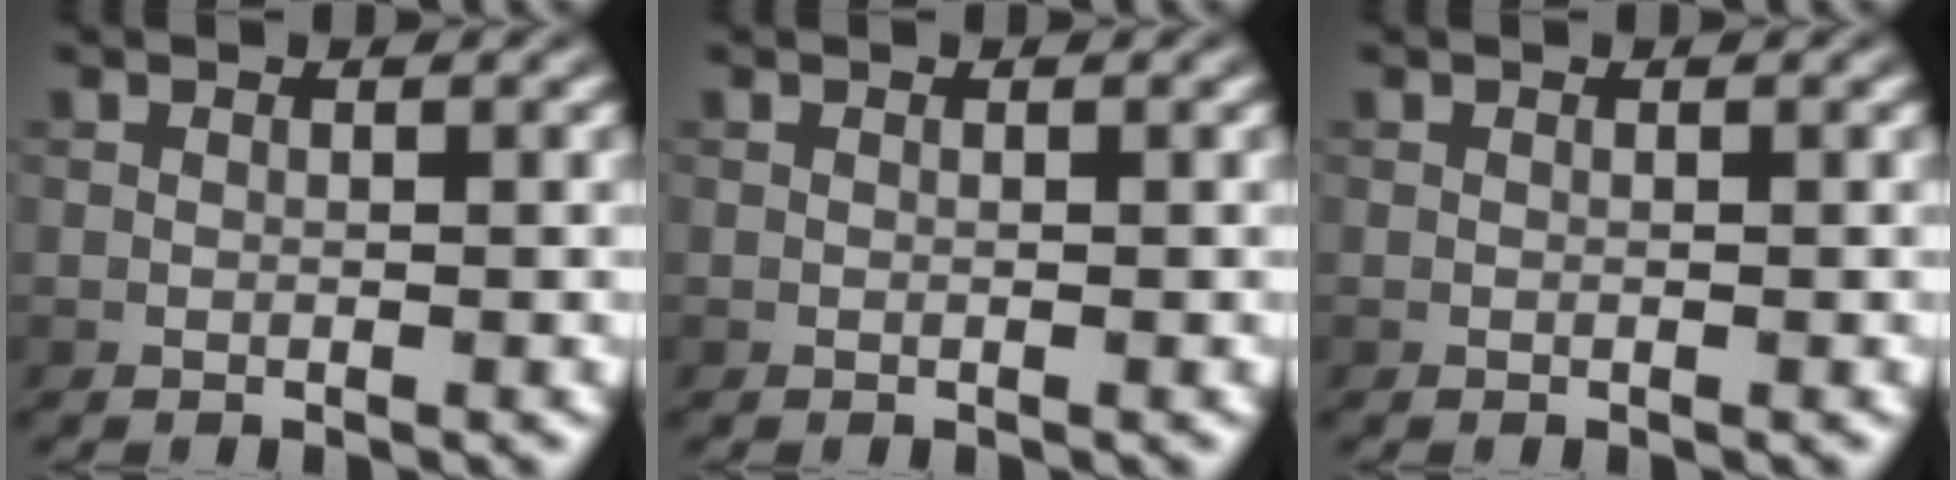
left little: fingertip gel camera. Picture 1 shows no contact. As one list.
[{"total": 0.0}, {"total": 0.0}]